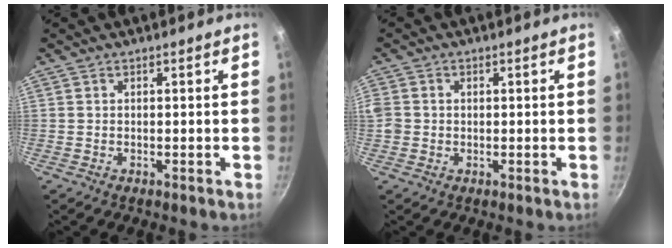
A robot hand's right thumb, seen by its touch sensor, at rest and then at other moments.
{"total": 3.2, "force": [-0.2, 2.9, 1.4], "torque": [-0.025, 0.003, -0.008]}